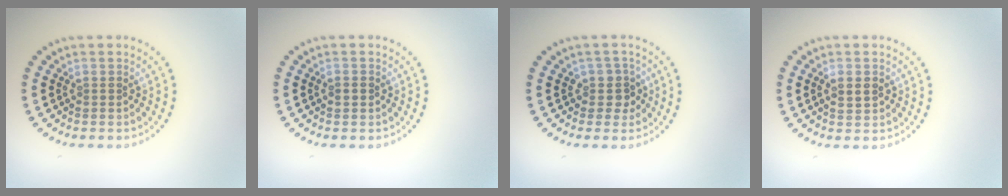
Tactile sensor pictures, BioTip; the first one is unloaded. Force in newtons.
{"total": 1.3, "press": 1.3, "slide": 0.1}
{"total": 2.1, "press": 1.8, "slide": 1.1}
{"total": 1.3, "press": 1.3, "slide": 0.3}